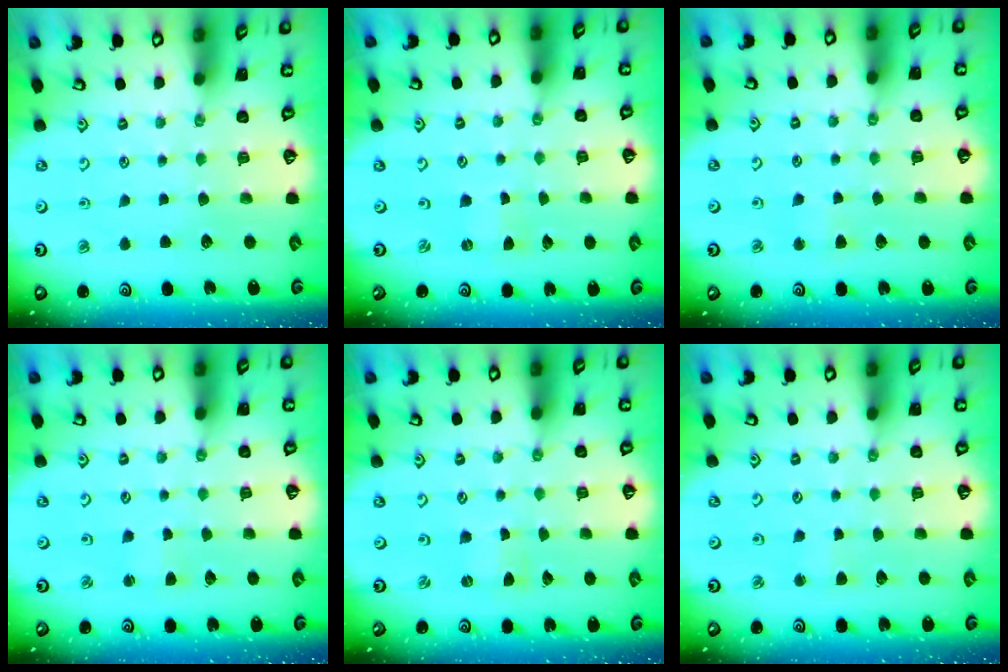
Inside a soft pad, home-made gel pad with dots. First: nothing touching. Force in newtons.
{"total": 0.0}
{"total": 2.0, "press": 2.0, "slide": 0.4}
{"total": 1.7, "press": 1.6, "slide": 0.2}
{"total": 0.0}
{"total": 1.9, "press": 1.9, "slide": 0.3}